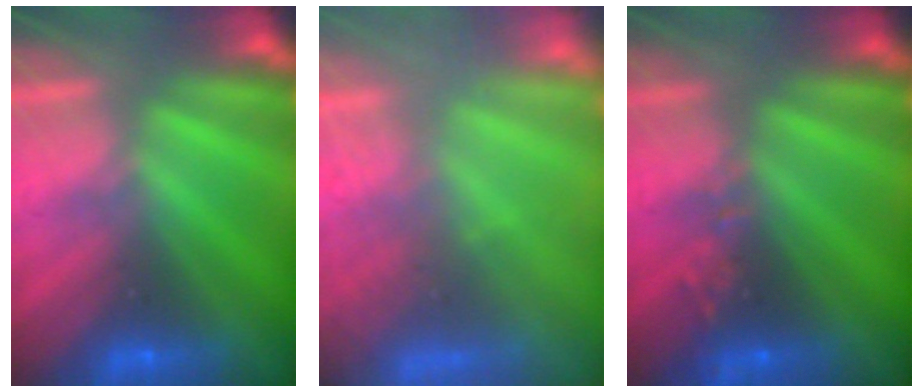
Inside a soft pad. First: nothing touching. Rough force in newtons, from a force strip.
{"total": 7.2}
{"total": 2.4}